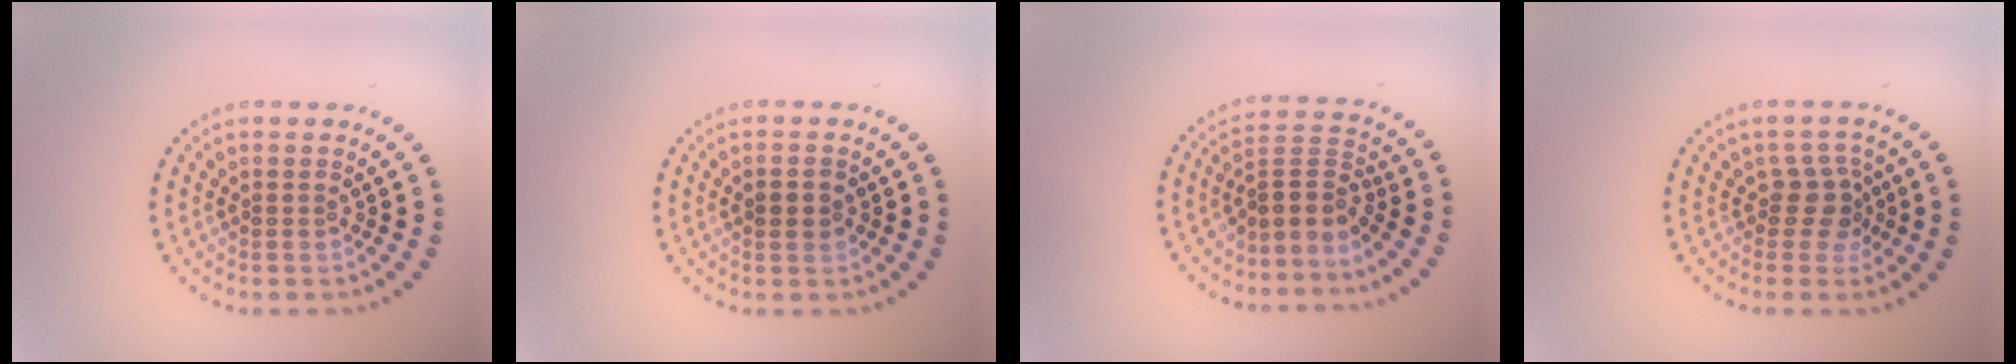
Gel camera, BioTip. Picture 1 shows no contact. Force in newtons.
{"total": 1.4, "press": 1.4, "slide": 0.0}
{"total": 3.0, "press": 2.1, "slide": 2.1}
{"total": 2.5, "press": 1.9, "slide": 1.6}